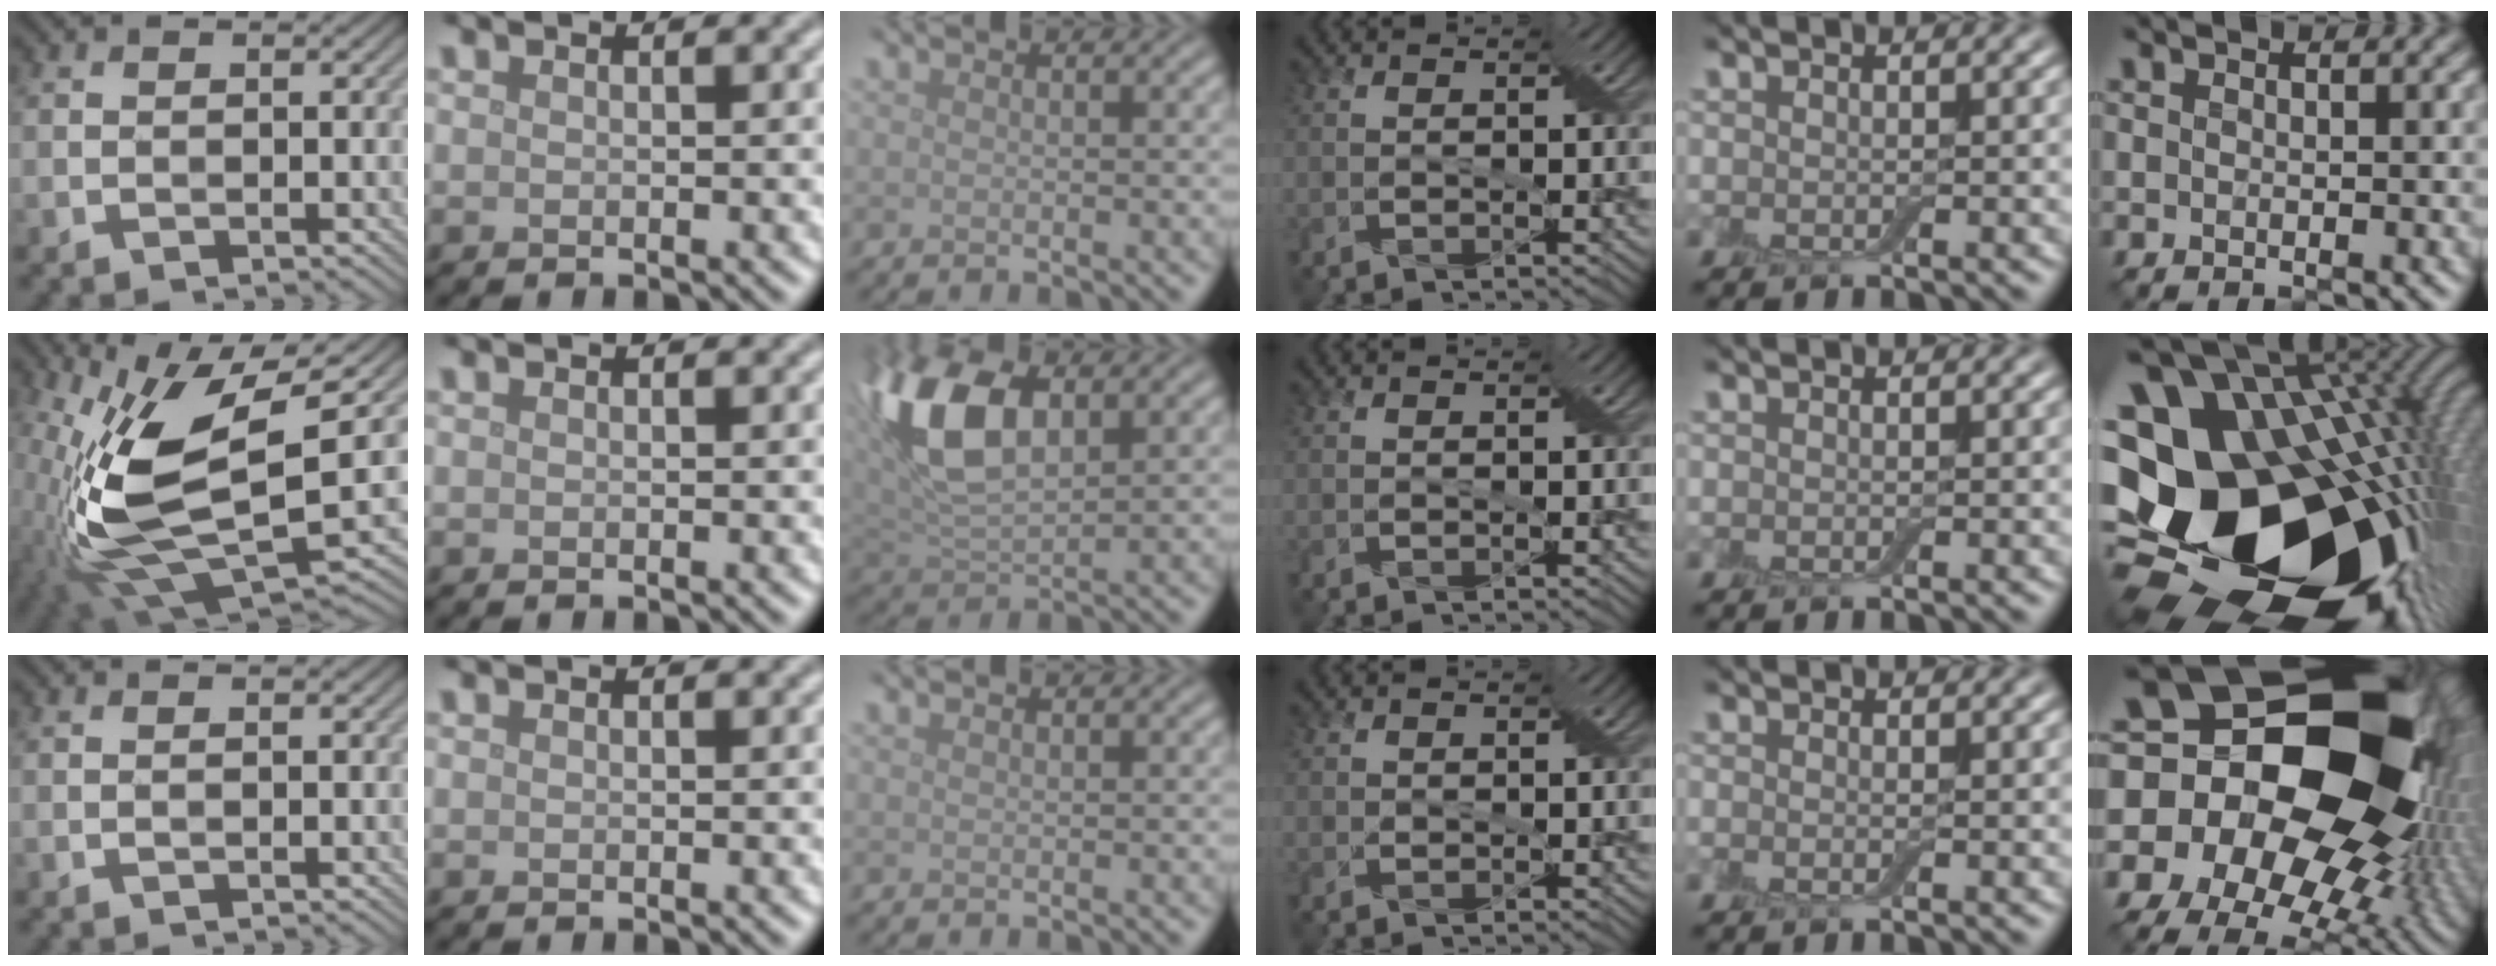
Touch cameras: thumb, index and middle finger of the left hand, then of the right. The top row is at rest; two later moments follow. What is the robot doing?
{"motion": "cut", "object": "cling film"}